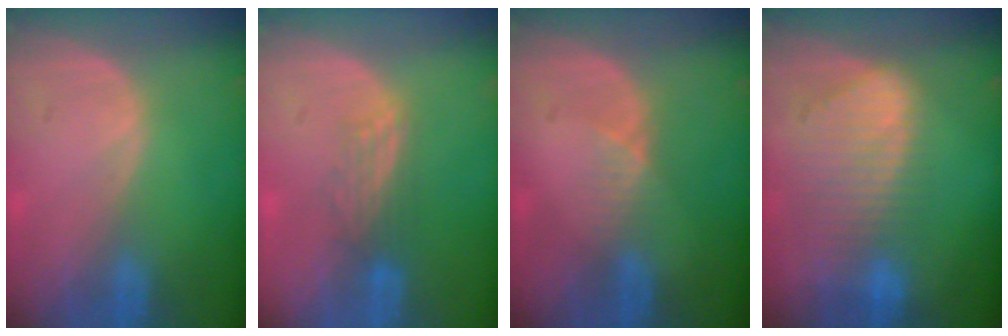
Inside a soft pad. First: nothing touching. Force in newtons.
{"total": 2.8, "press": 2.7, "slide": 0.6}
{"total": 2.3, "press": 1.8, "slide": 1.4}
{"total": 9.3, "press": 8.1, "slide": 4.4}